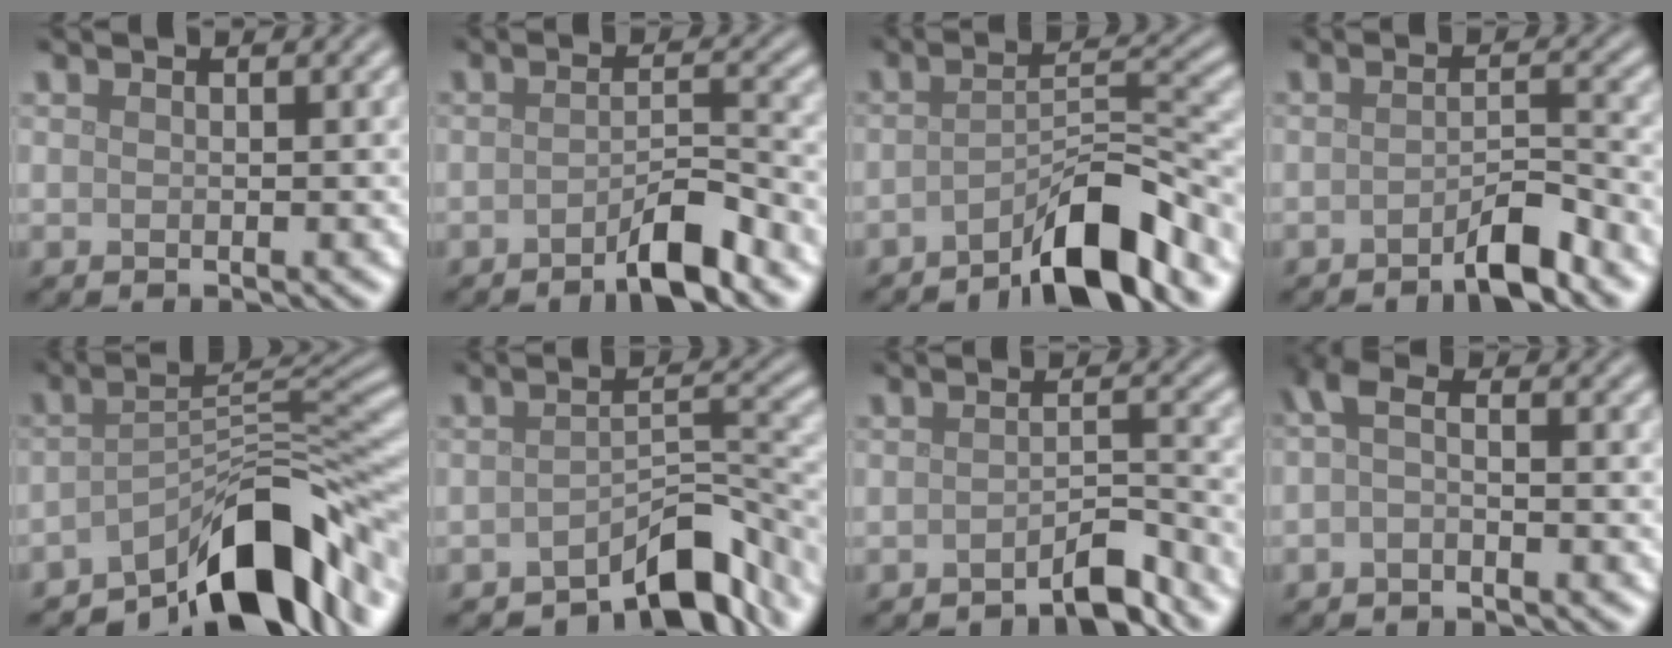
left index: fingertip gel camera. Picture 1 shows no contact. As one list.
[{"total": 3.8, "force": [-2.6, 0.6, 2.7], "torque": [-0.043, 0.007, -0.052]}, {"total": 6.9, "force": [-4.7, 1.3, 4.8], "torque": [-0.073, 0.012, -0.082]}, {"total": 3.3, "force": [-2.3, 0.6, 2.3], "torque": [-0.034, 0.007, -0.045]}, {"total": 10.6, "force": [-6.5, 3.5, 7.7], "torque": [-0.097, 0.003, -0.111]}, {"total": 6.6, "force": [-4.8, 2.2, 4.0], "torque": [-0.041, 0.003, -0.075]}, {"total": 3.0, "force": [-2.6, 0.5, 1.4], "torque": [-0.018, 0.008, -0.046]}, {"total": 2.0, "force": [-0.5, 0.8, 1.7], "torque": [-0.039, 0.002, -0.017]}]